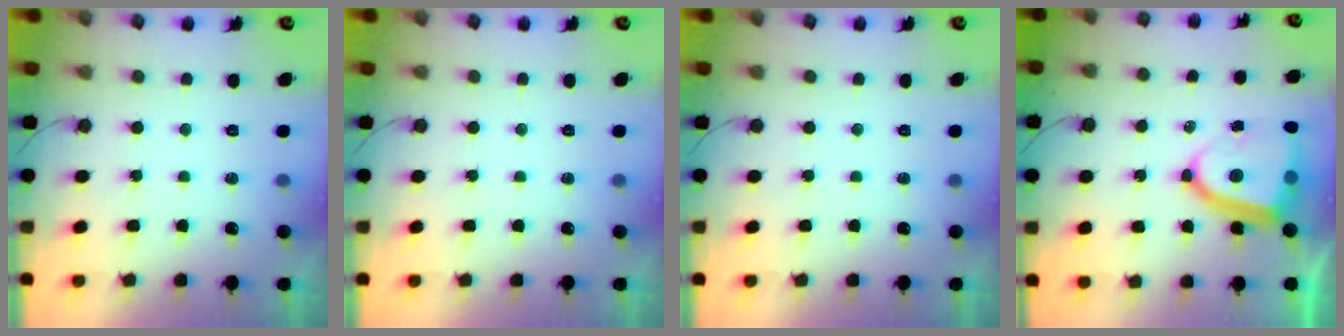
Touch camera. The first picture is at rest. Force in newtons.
{"total": 0.0}
{"total": 0.0}
{"total": 13.4, "press": 13.3, "slide": 1.6}